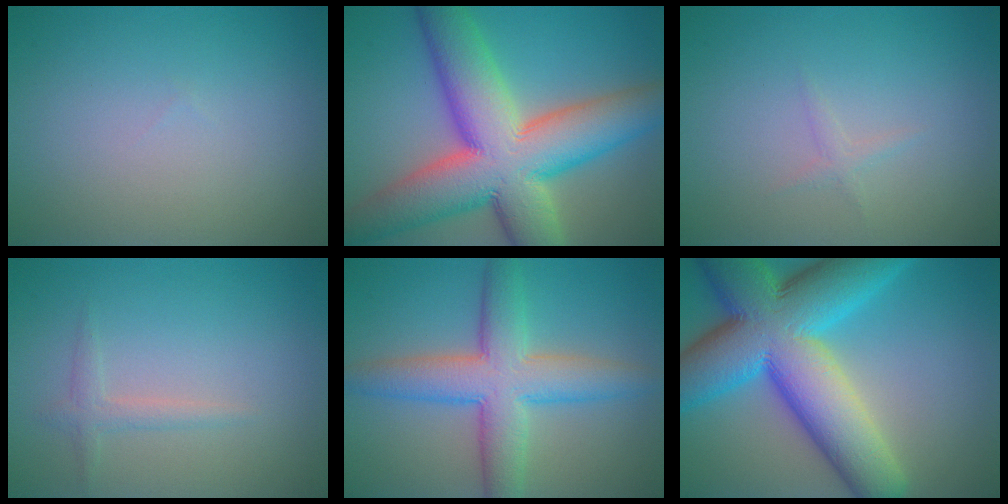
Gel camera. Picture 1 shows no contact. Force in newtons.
{"total": 14.5, "press": 14.5, "slide": 0.7}
{"total": 0.7, "press": 0.7, "slide": 0.0}
{"total": 1.4, "press": 1.4, "slide": 0.0}
{"total": 7.3, "press": 7.3, "slide": 0.2}
{"total": 15.4, "press": 15.4, "slide": 0.4}